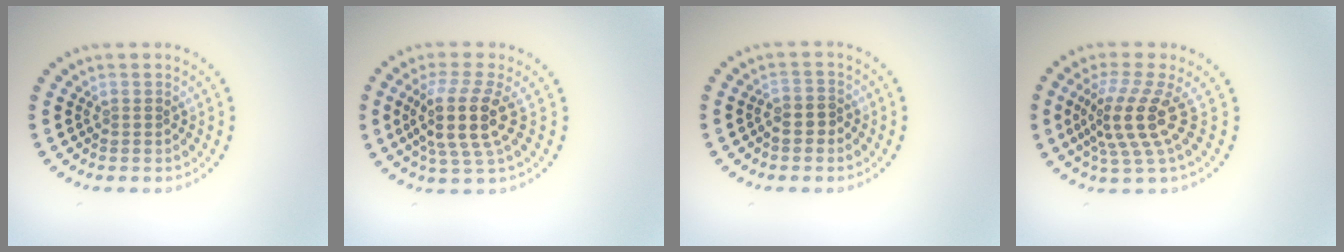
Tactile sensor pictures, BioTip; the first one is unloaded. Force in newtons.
{"total": 4.6, "press": 3.7, "slide": 2.7}
{"total": 1.4, "press": 1.2, "slide": 0.6}
{"total": 4.6, "press": 3.3, "slide": 3.3}